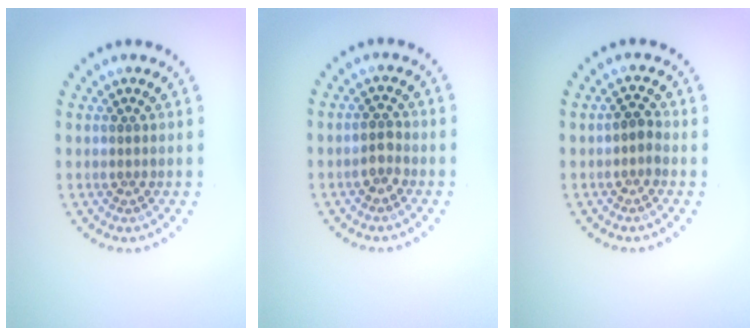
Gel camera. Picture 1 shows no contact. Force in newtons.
{"total": 1.5, "press": 1.4, "slide": 0.5}
{"total": 1.3, "press": 1.1, "slide": 0.7}